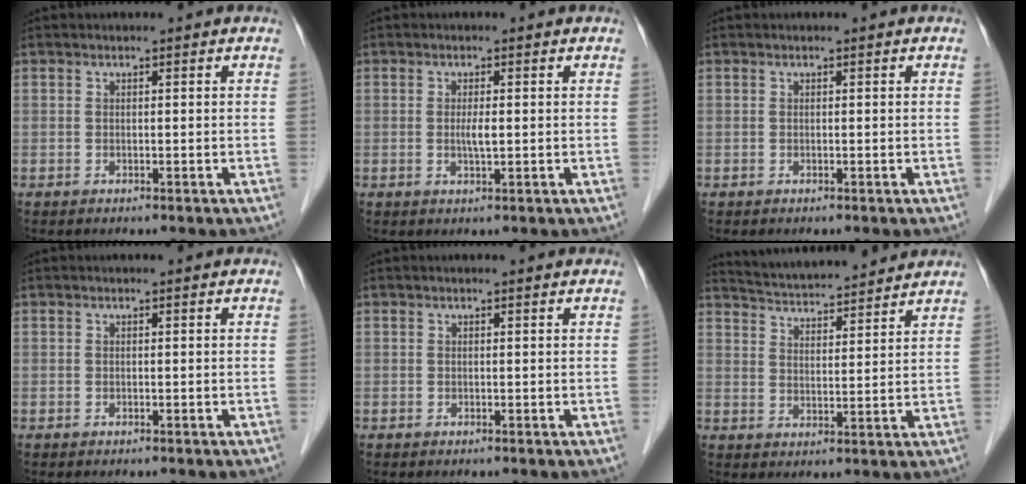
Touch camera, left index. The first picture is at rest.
{"total": 1.8, "force": [0.0, 0.2, 1.8], "torque": [-0.038, -0.001, 0.001]}
{"total": 0.0}
{"total": 0.0}
{"total": 0.8, "force": [0.8, 0.1, 0.2], "torque": [-0.012, 0.009, 0.006]}
{"total": 12.8, "force": [12.2, 1.0, 3.8], "torque": [-0.072, 0.018, 0.184]}